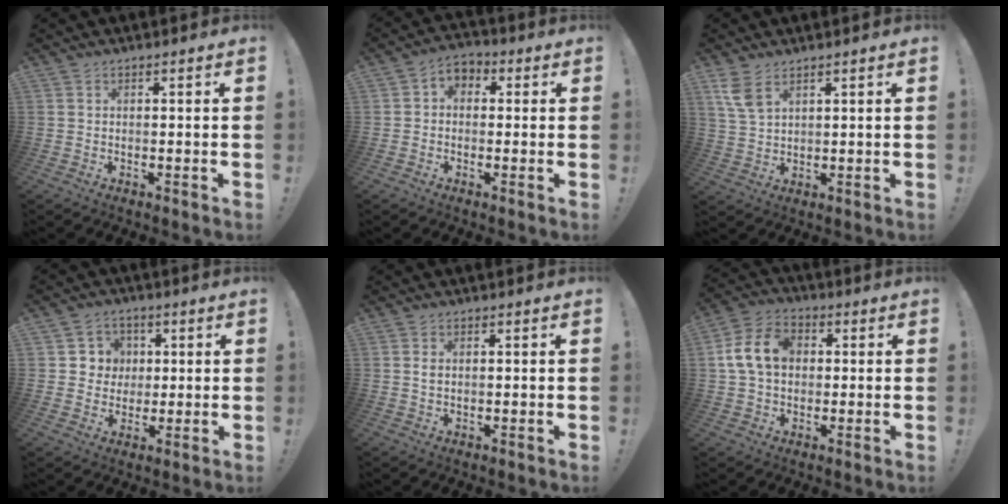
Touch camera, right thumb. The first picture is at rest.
{"total": 4.3, "force": [-1.1, 3.4, 2.3], "torque": [-0.033, 0.013, -0.018]}
{"total": 6.0, "force": [3.6, 2.9, 3.8], "torque": [-0.067, -0.015, 0.068]}
{"total": 7.1, "force": [1.0, 7.0, 0.9], "torque": [-0.009, -0.009, 0.023]}
{"total": 1.3, "force": [0.4, 0.7, 1.0], "torque": [-0.020, 0.003, 0.007]}
{"total": 12.4, "force": [1.8, 9.5, 7.9], "torque": [-0.142, 0.016, 0.037]}